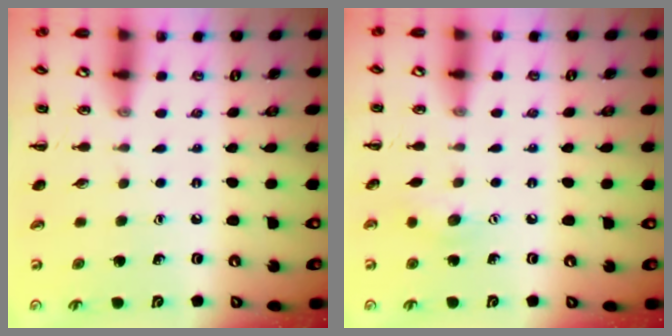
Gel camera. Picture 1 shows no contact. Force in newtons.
{"total": 6.5, "press": 6.3, "slide": 1.4}